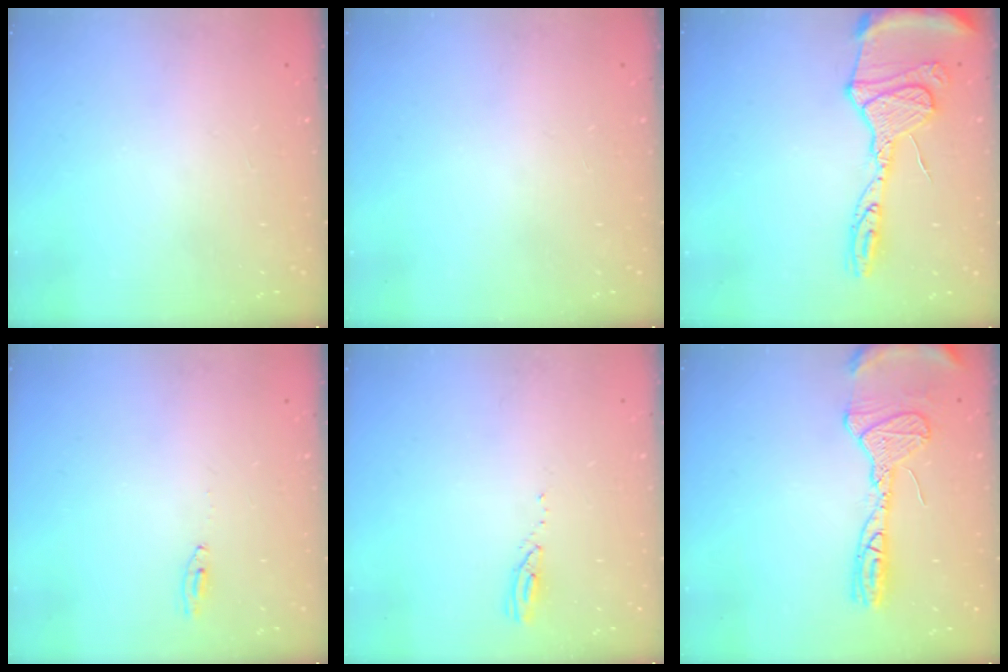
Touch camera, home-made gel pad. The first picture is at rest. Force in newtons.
{"total": 0.0}
{"total": 19.3, "press": 19.2, "slide": 1.8}
{"total": 2.4, "press": 2.4, "slide": 0.2}
{"total": 3.4, "press": 3.4, "slide": 0.3}
{"total": 14.6, "press": 14.4, "slide": 2.2}